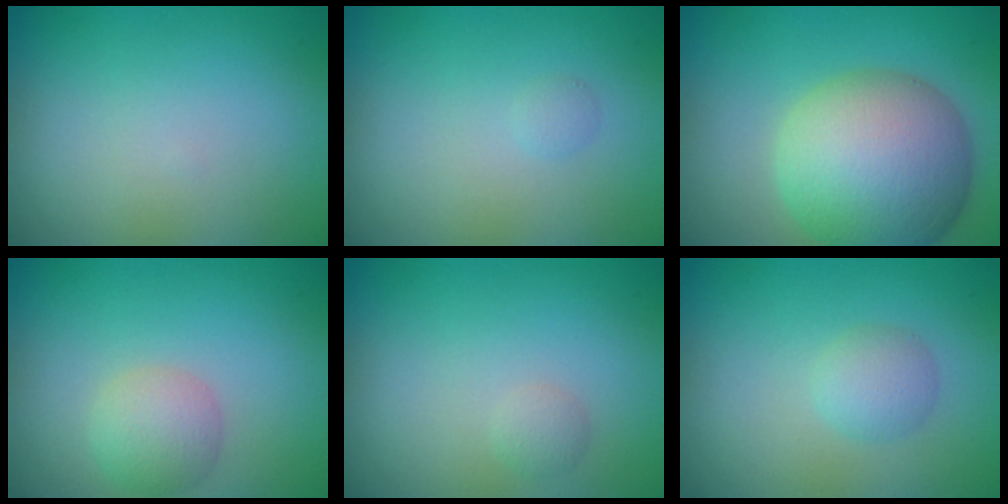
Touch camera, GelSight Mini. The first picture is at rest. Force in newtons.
{"total": 0.6, "press": 0.6, "slide": 0.1}
{"total": 11.5, "press": 11.5, "slide": 0.5}
{"total": 2.8, "press": 2.8, "slide": 0.2}
{"total": 0.8, "press": 0.8, "slide": 0.0}
{"total": 2.0, "press": 2.0, "slide": 0.1}